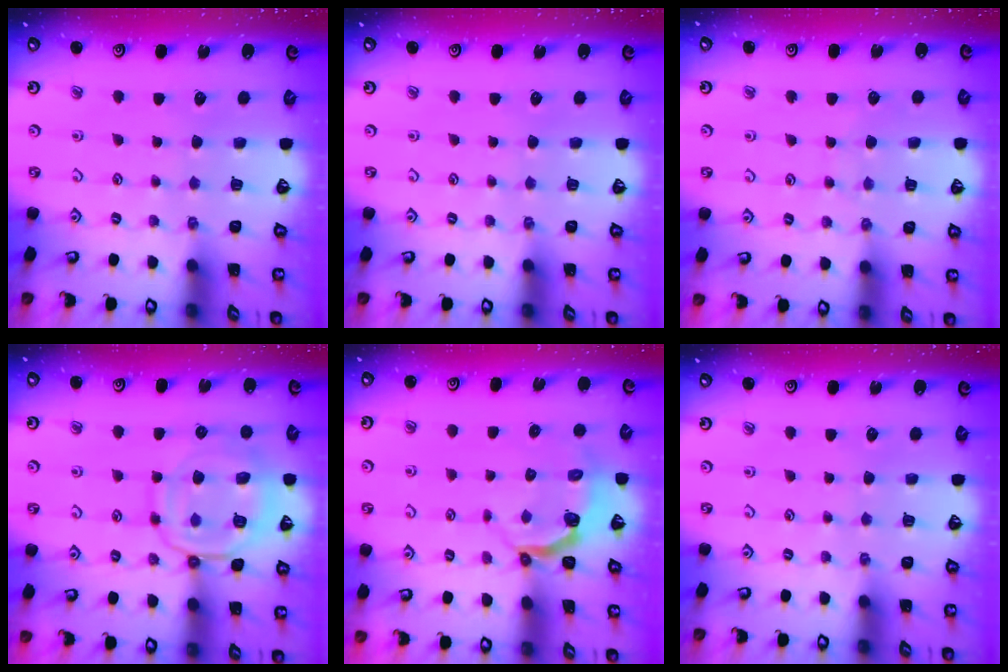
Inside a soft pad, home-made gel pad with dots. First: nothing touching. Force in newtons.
{"total": 0.0}
{"total": 3.9, "press": 3.8, "slide": 0.4}
{"total": 12.6, "press": 12.6, "slide": 1.2}
{"total": 3.9, "press": 3.0, "slide": 2.6}
{"total": 0.0}